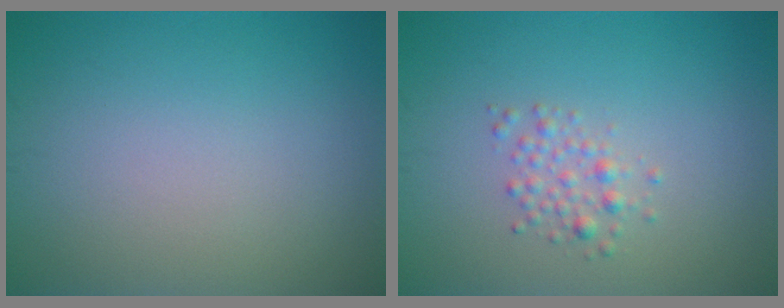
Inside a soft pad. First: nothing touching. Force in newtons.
{"total": 1.7, "press": 1.7, "slide": 0.0}